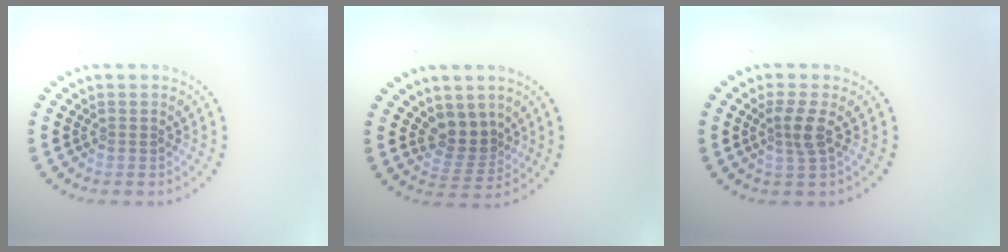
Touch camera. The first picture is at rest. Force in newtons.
{"total": 2.9, "press": 2.4, "slide": 1.7}
{"total": 2.2, "press": 1.9, "slide": 1.2}